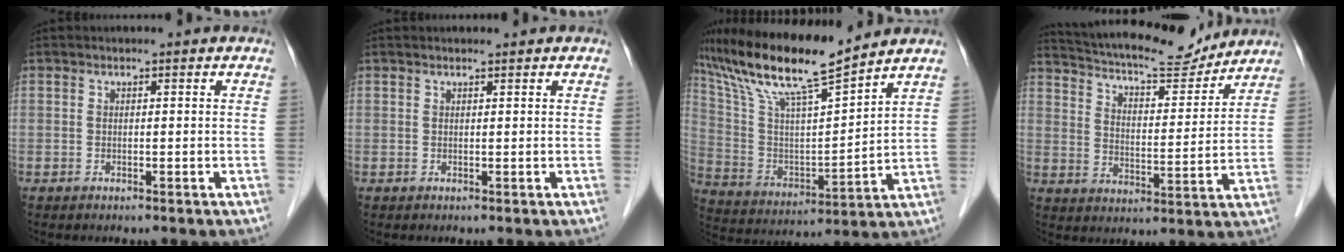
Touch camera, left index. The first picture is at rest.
{"total": 0.7, "force": [0.6, 0.0, 0.2], "torque": [-0.009, 0.006, 0.012]}
{"total": 16.1, "force": [13.5, 0.3, 8.8], "torque": [-0.174, 0.010, 0.254]}
{"total": 15.8, "force": [14.4, 3.2, 5.8], "torque": [-0.102, 0.009, 0.219]}